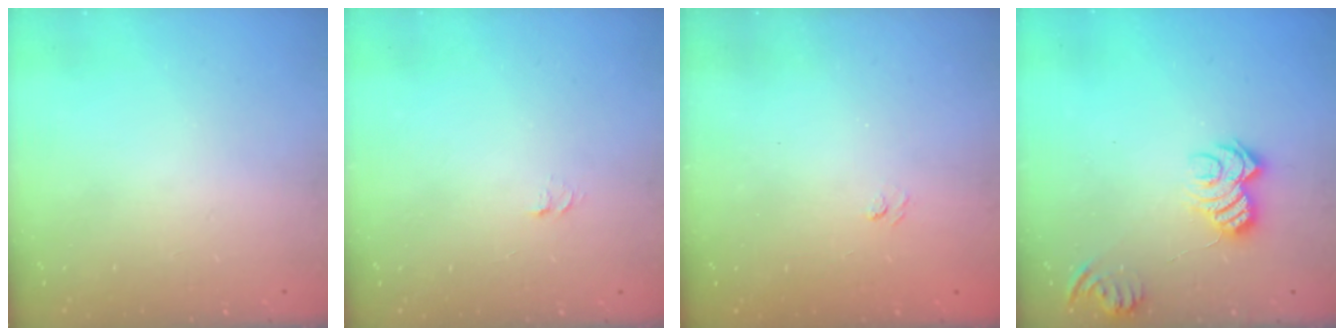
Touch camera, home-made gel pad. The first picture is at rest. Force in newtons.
{"total": 3.7, "press": 3.7, "slide": 0.3}
{"total": 1.9, "press": 1.7, "slide": 0.9}
{"total": 10.4, "press": 10.4, "slide": 0.3}